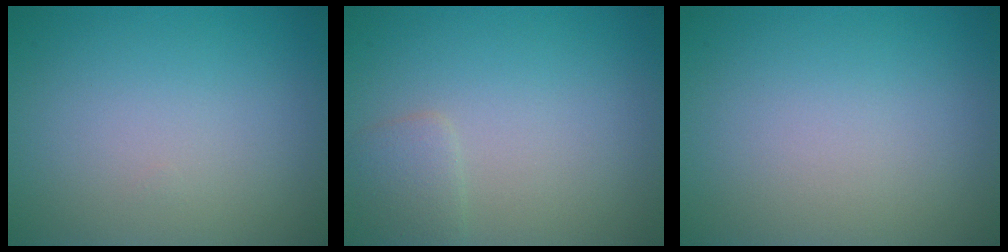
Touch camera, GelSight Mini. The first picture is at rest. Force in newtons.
{"total": 1.5, "press": 1.5, "slide": 0.0}
{"total": 0.0}